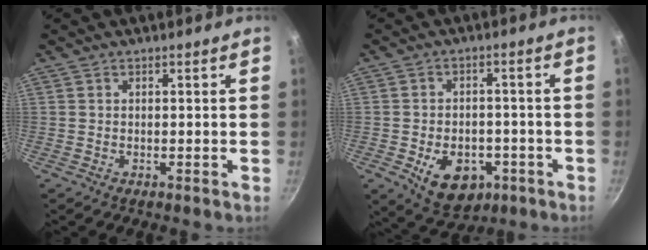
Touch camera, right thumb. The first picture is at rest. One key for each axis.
{"total": 11.0, "fx": -3.9, "fy": 7.6, "fz": 6.9, "tx": -0.075, "ty": 0.010, "tz": -0.045}